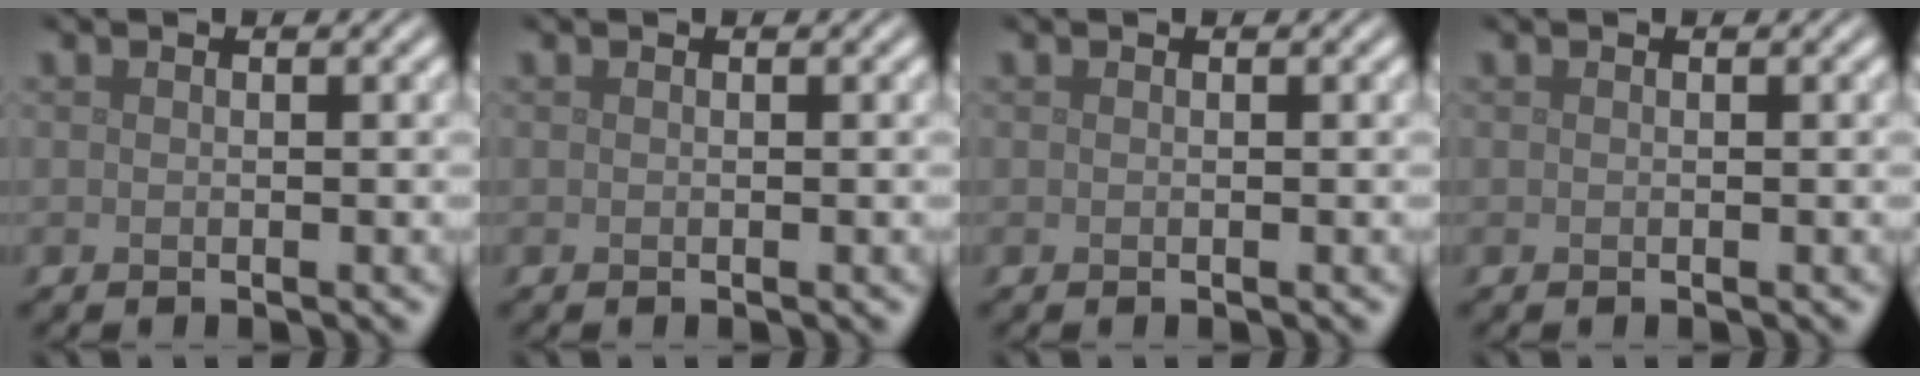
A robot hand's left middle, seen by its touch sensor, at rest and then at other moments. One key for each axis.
{"total": 0.0}
{"total": 0.0}
{"total": 0.0}